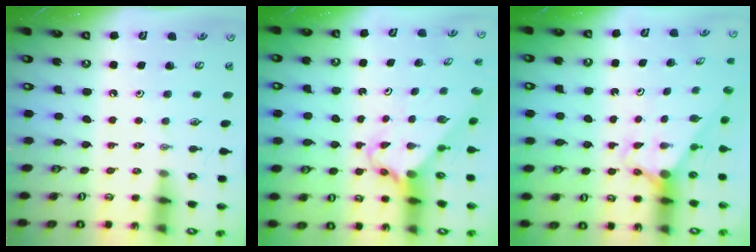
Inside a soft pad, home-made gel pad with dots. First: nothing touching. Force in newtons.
{"total": 2.7, "press": 2.7, "slide": 0.2}
{"total": 2.8, "press": 2.8, "slide": 0.0}